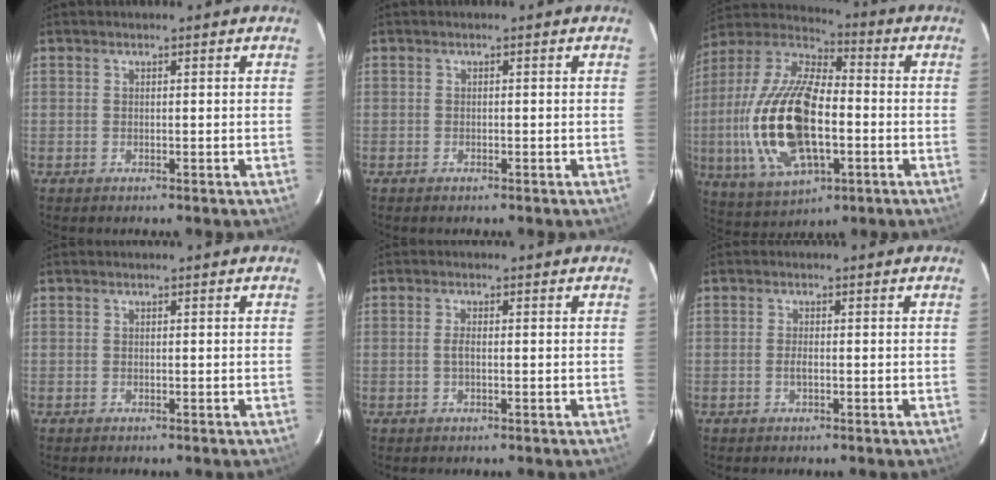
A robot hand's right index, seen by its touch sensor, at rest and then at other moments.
{"total": 0.5, "force": [-0.4, 0.2, 0.1], "torque": [-0.004, 0.001, -0.010]}
{"total": 22.9, "force": [-3.7, 10.6, 19.9], "torque": [-0.424, -0.005, -0.064]}
{"total": 0.0}
{"total": 1.3, "force": [0.0, 0.1, 1.3], "torque": [-0.026, 0.001, -0.003]}
{"total": 1.1, "force": [-0.3, 0.2, 1.0], "torque": [-0.021, -0.001, -0.006]}